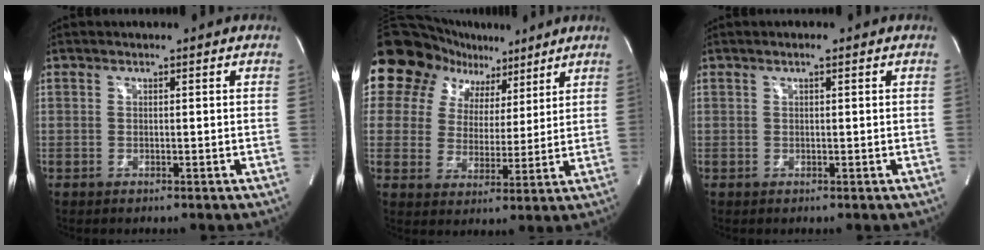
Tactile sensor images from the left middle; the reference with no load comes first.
{"total": 11.7, "force": [8.0, 7.8, 3.5], "torque": [-0.059, 0.038, 0.127]}
{"total": 0.9, "force": [0.5, 0.1, 0.7], "torque": [-0.013, 0.003, 0.008]}